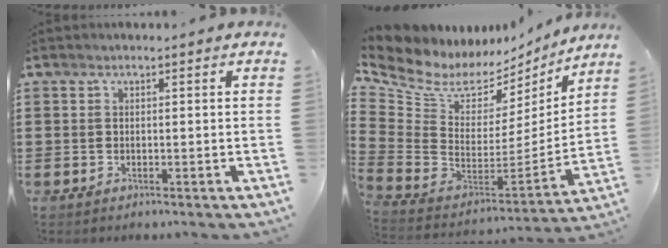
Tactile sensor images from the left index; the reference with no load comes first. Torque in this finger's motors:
{"motor_torque": [2.14, 0.00, 0.22, 0.08]}